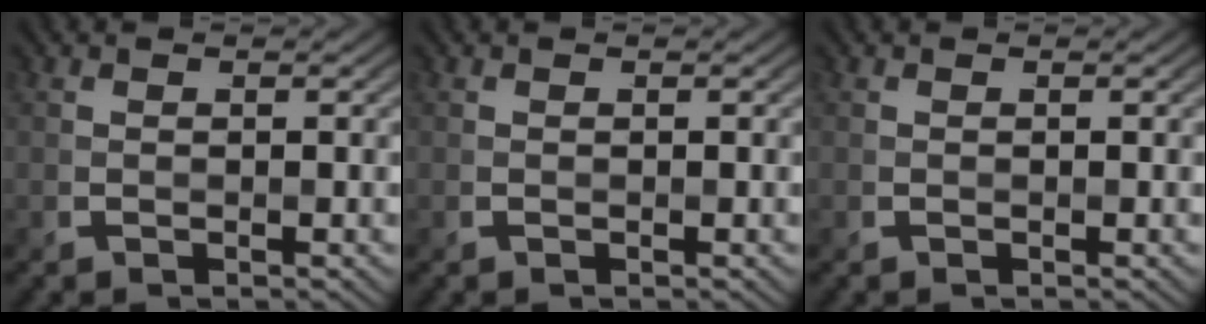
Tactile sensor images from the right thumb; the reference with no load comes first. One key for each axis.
{"total": 0.0}
{"total": 0.0}